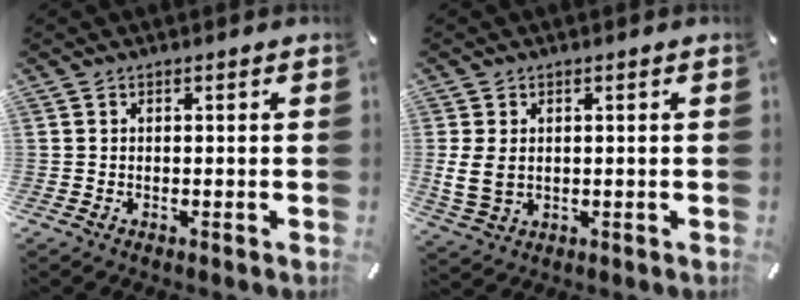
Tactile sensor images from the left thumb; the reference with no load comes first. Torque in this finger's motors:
{"motor_torque": [0.71, 1.35, 0.47, -0.43, 0.08]}